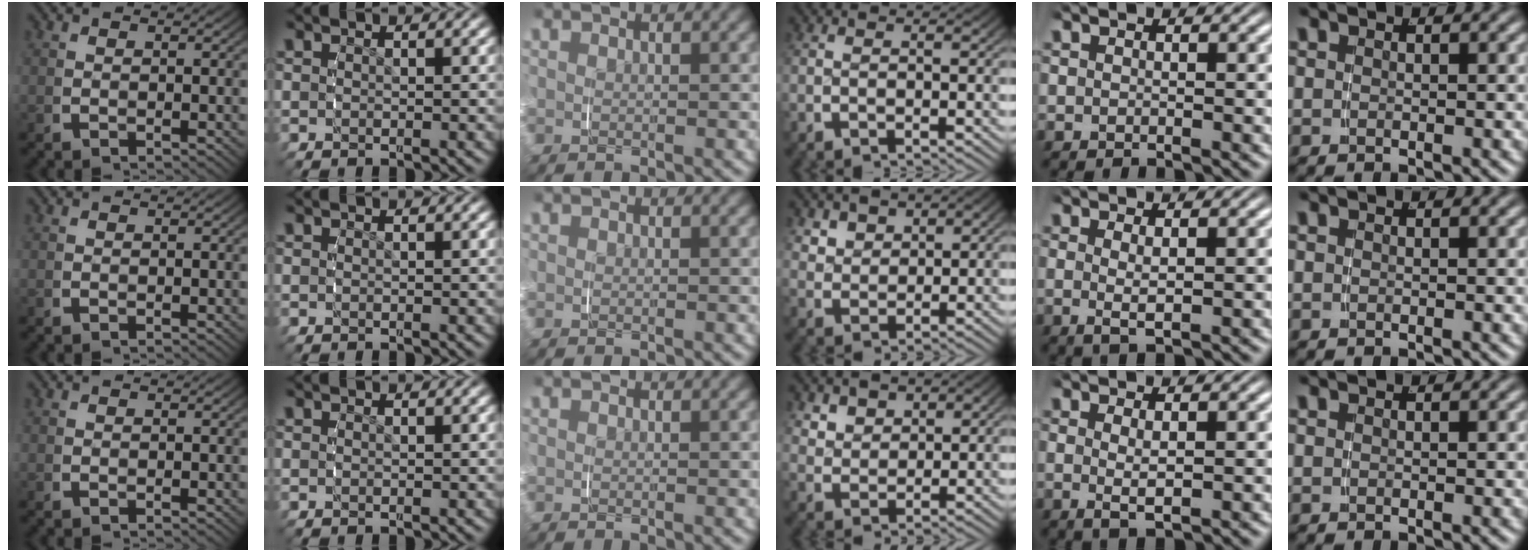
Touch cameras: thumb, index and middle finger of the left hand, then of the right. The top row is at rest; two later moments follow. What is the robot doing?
{"motion": "grasp_and_lifting", "object": "pen bag"}